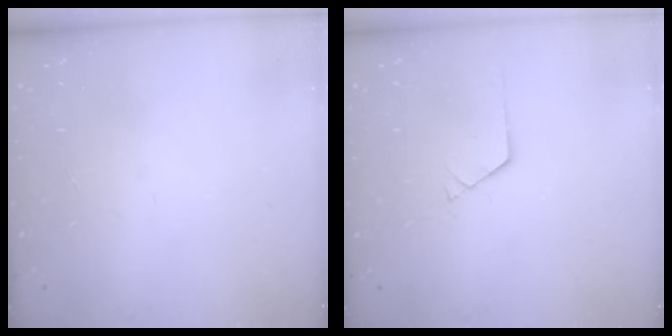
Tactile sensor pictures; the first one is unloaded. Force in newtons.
{"total": 0.9, "press": 0.9, "slide": 0.1}